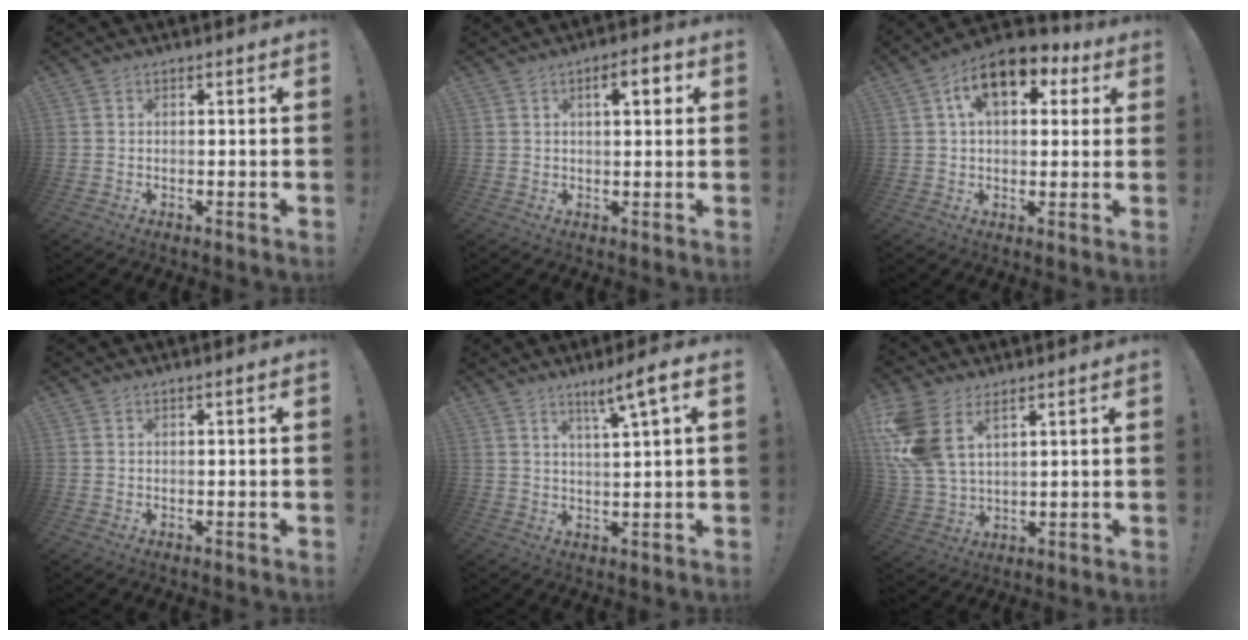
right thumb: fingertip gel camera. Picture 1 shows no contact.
{"total": 5.3, "force": [1.9, 1.6, 4.7], "torque": [-0.056, -0.007, 0.021]}
{"total": 13.4, "force": [5.8, 7.5, 9.5], "torque": [-0.142, -0.014, 0.100]}
{"total": 0.9, "force": [0.2, -0.2, 0.9], "torque": [-0.008, -0.003, 0.000]}
{"total": 7.0, "force": [3.8, -0.2, 5.9], "torque": [-0.080, -0.024, 0.052]}
{"total": 12.5, "force": [6.2, 7.2, 8.0], "torque": [-0.165, -0.028, 0.123]}